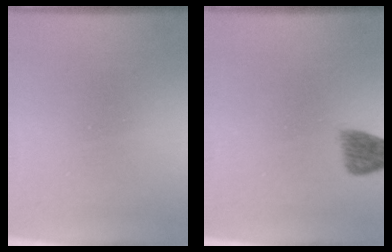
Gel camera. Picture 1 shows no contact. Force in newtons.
{"total": 2.7}